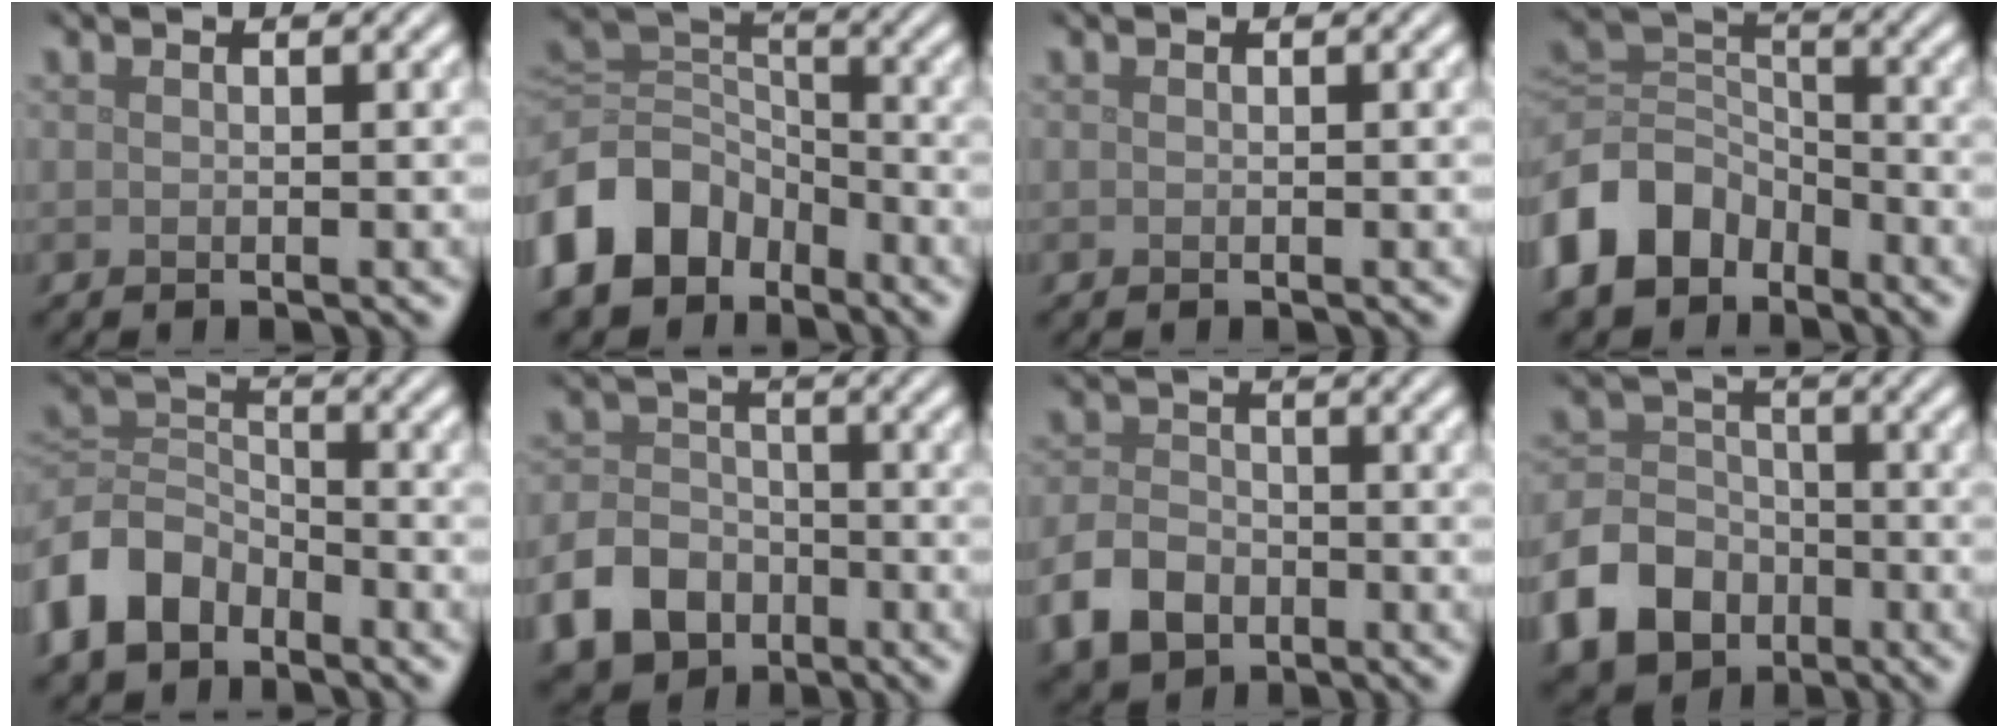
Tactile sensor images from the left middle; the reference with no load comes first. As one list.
[{"total": 10.1, "force": [-5.2, 7.5, 4.3], "torque": [-0.102, -0.008, -0.111]}, {"total": 0.0}, {"total": 9.0, "force": [-4.9, 6.4, 4.0], "torque": [-0.085, -0.006, -0.112]}, {"total": 6.9, "force": [-4.1, 4.6, 3.2], "torque": [-0.072, 0.004, -0.098]}, {"total": 7.7, "force": [-4.3, 5.7, 3.0], "torque": [-0.055, -0.008, -0.093]}, {"total": 4.8, "force": [-2.4, 3.3, 2.4], "torque": [-0.053, 0.000, -0.053]}, {"total": 9.8, "force": [-5.1, 7.5, 3.7], "torque": [-0.087, -0.015, -0.113]}]